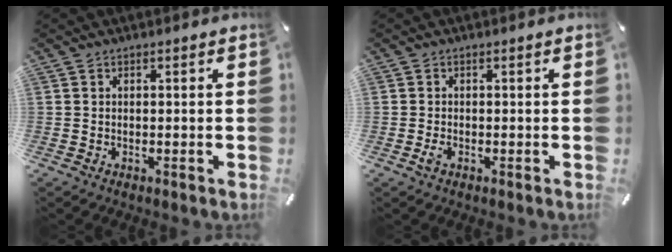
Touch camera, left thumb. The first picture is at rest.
{"total": 1.1, "force": [-0.5, 0.8, 0.7], "torque": [-0.011, 0.000, -0.009]}